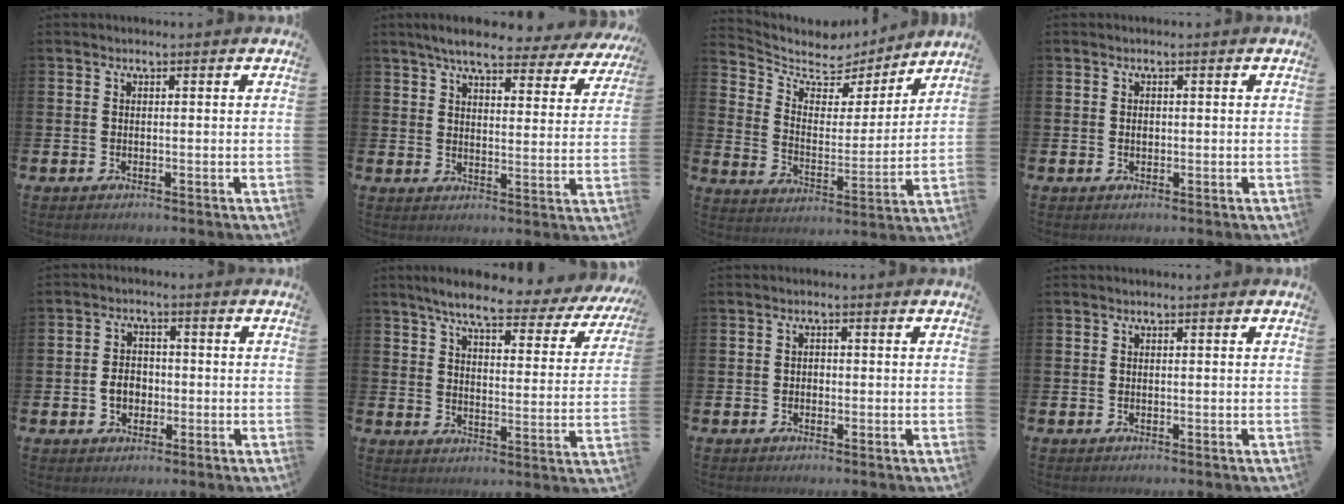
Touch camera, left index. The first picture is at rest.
{"total": 6.5, "force": [5.9, 0.9, 2.6], "torque": [-0.063, -0.031, 0.100]}
{"total": 6.5, "force": [5.7, 3.0, 0.9], "torque": [-0.054, -0.047, 0.095]}
{"total": 0.7, "force": [0.1, 0.6, 0.4], "torque": [0.000, 0.000, -0.002]}
{"total": 3.4, "force": [-0.8, 2.7, 1.9], "torque": [-0.023, 0.000, -0.022]}
{"total": 7.0, "force": [6.0, 1.1, 3.5], "torque": [-0.089, -0.036, 0.097]}
{"total": 1.0, "force": [-0.5, 0.8, 0.2], "torque": [-0.004, 0.002, -0.011]}
{"total": 0.0}